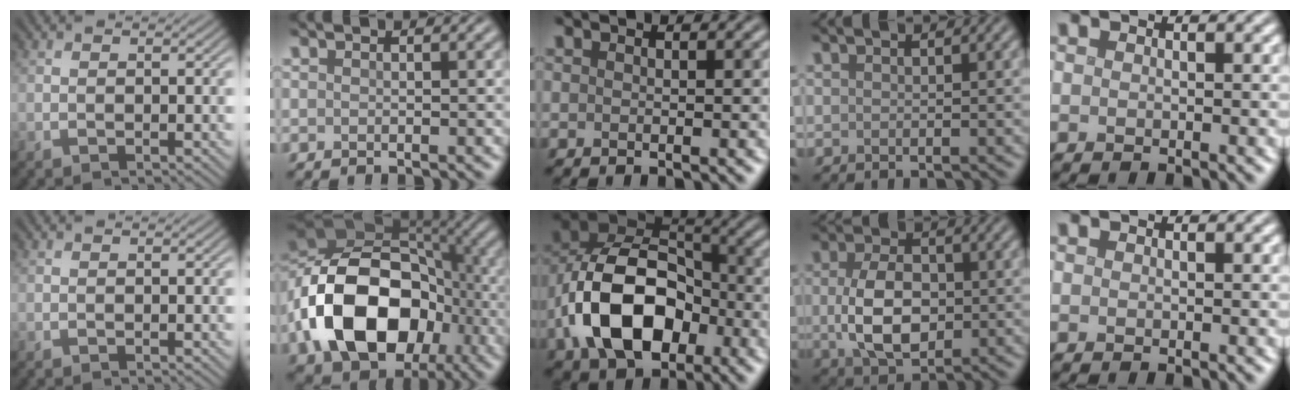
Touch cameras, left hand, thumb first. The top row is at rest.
{"index": {"total": 15.5, "force": [-4.7, 10.8, 10.1], "torque": [-0.183, -0.008, -0.089]}, "middle": {"total": 12.1, "force": [-3.5, 7.8, 8.5], "torque": [-0.171, 0.006, -0.074]}, "ring": {"total": 6.1, "force": [-0.1, 4.0, 4.6], "torque": [-0.098, -0.005, -0.003]}}